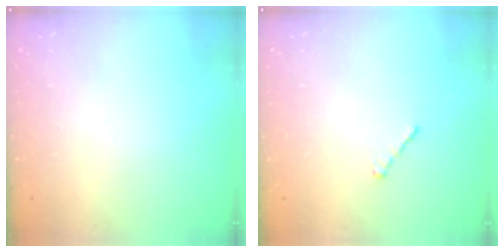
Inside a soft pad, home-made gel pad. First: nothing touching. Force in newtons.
{"total": 1.4, "press": 1.3, "slide": 0.5}